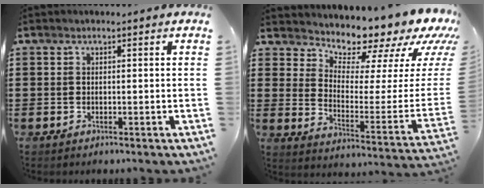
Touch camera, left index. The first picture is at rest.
{"total": 9.7, "force": [9.0, 2.3, 2.5], "torque": [-0.048, -0.099, 0.146]}